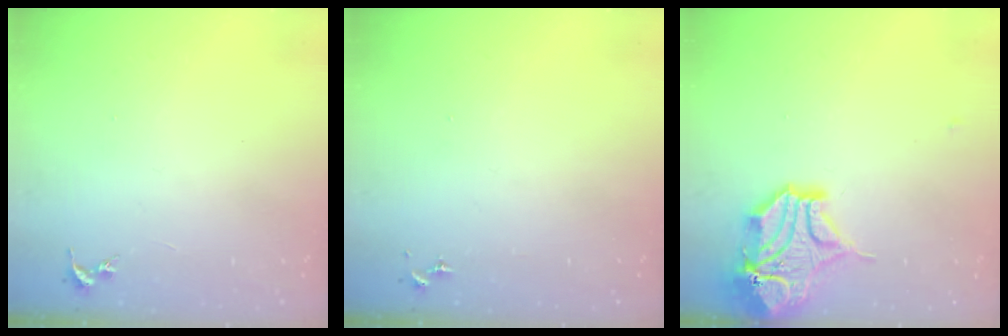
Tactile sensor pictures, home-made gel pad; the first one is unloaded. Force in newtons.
{"total": 0.0}
{"total": 13.3, "press": 13.2, "slide": 1.9}